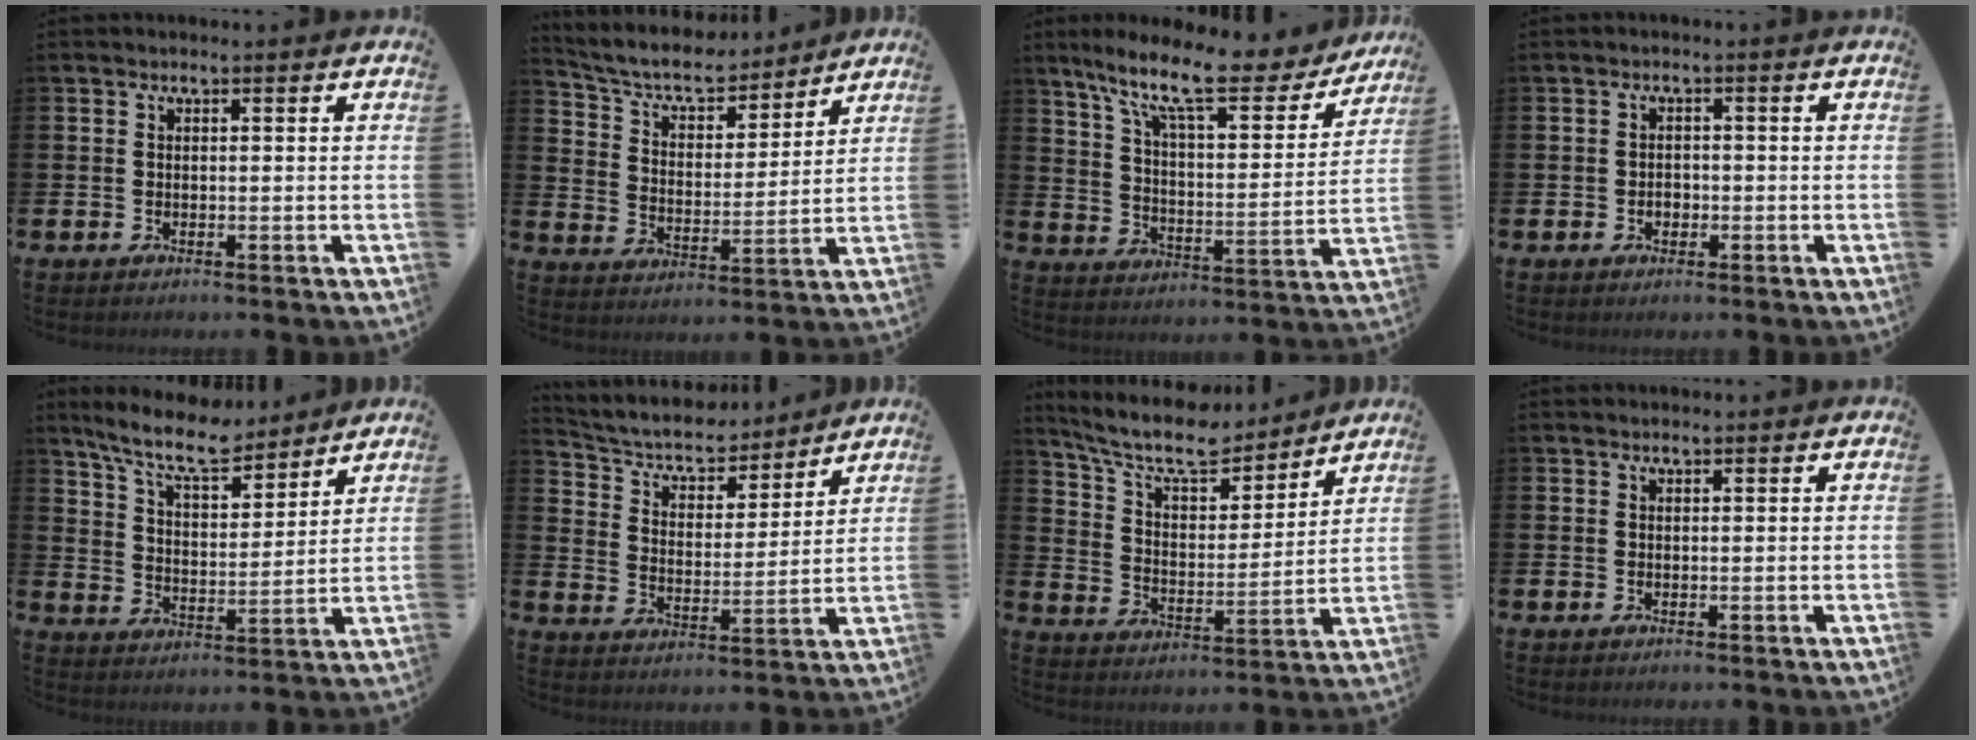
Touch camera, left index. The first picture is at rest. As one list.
[{"total": 7.2, "force": [6.5, 2.2, 1.9], "torque": [-0.071, -0.047, 0.110]}, {"total": 12.5, "force": [9.7, 3.2, 7.2], "torque": [-0.156, -0.053, 0.160]}, {"total": 1.5, "force": [-0.5, 1.2, 0.7], "torque": [-0.015, 0.005, -0.012]}, {"total": 9.4, "force": [8.4, 2.2, 3.6], "torque": [-0.099, -0.040, 0.151]}, {"total": 6.6, "force": [6.0, 2.3, 1.3], "torque": [-0.059, -0.046, 0.101]}, {"total": 10.4, "force": [9.2, 2.8, 3.9], "torque": [-0.110, -0.059, 0.160]}, {"total": 0.6, "force": [0.6, 0.0, 0.1], "torque": [-0.002, 0.000, 0.010]}]